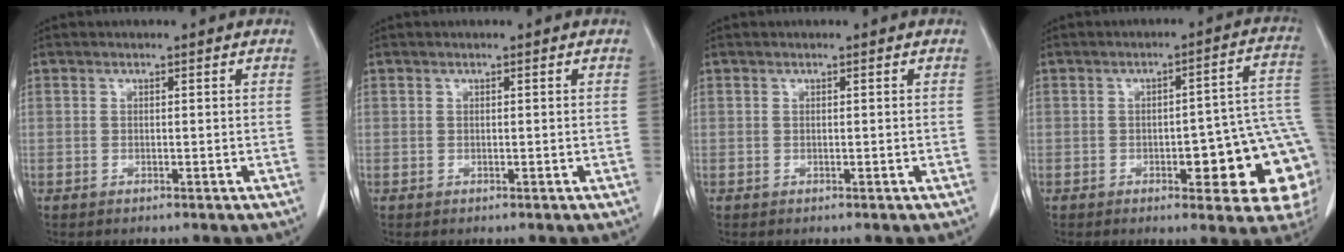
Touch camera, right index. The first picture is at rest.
{"total": 0.0}
{"total": 0.0}
{"total": 15.5, "force": [-3.5, 4.2, 14.5], "torque": [-0.100, 0.033, -0.032]}